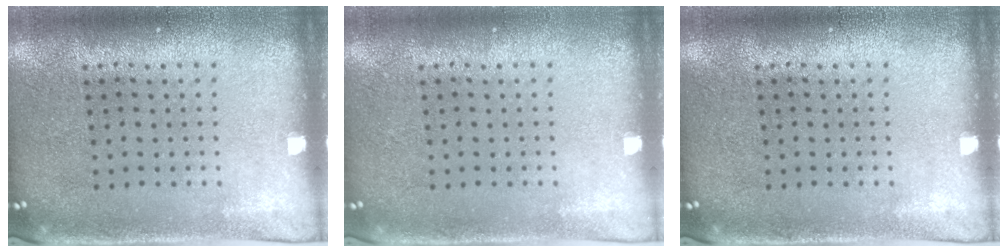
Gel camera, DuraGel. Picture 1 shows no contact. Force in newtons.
{"total": 0.0}
{"total": 0.0}